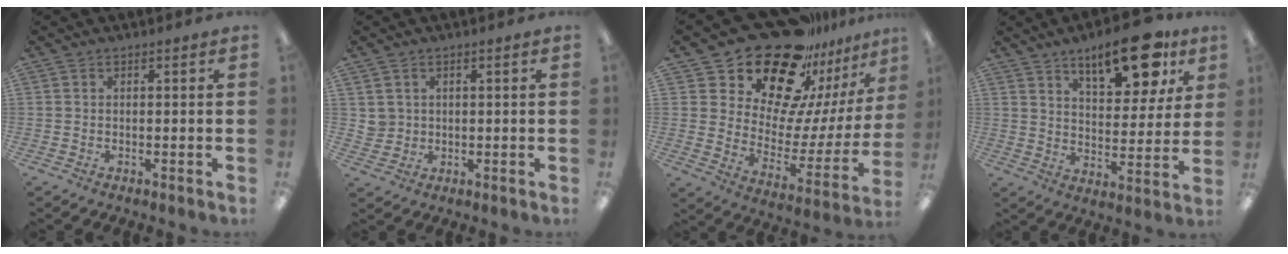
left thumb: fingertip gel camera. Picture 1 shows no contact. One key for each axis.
{"total": 3.4, "fx": 1.7, "fy": 3.0, "fz": -0.2, "tx": -0.010, "ty": 0.002, "tz": 0.033}
{"total": 24.3, "fx": 19.2, "fy": 11.6, "fz": 9.3, "tx": -0.147, "ty": -0.142, "tz": 0.351}
{"total": 16.1, "fx": 10.9, "fy": 6.4, "fz": 10.0, "tx": -0.130, "ty": -0.055, "tz": 0.178}